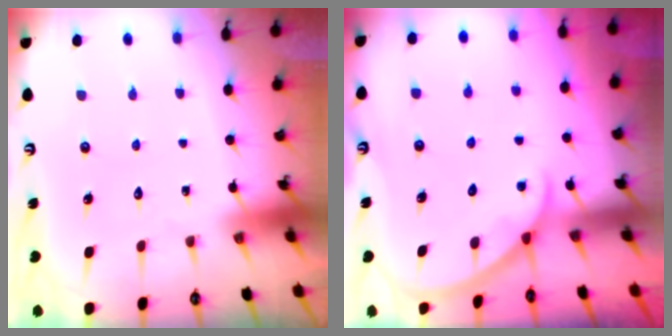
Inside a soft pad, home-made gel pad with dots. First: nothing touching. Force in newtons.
{"total": 2.0, "press": 2.0, "slide": 0.1}